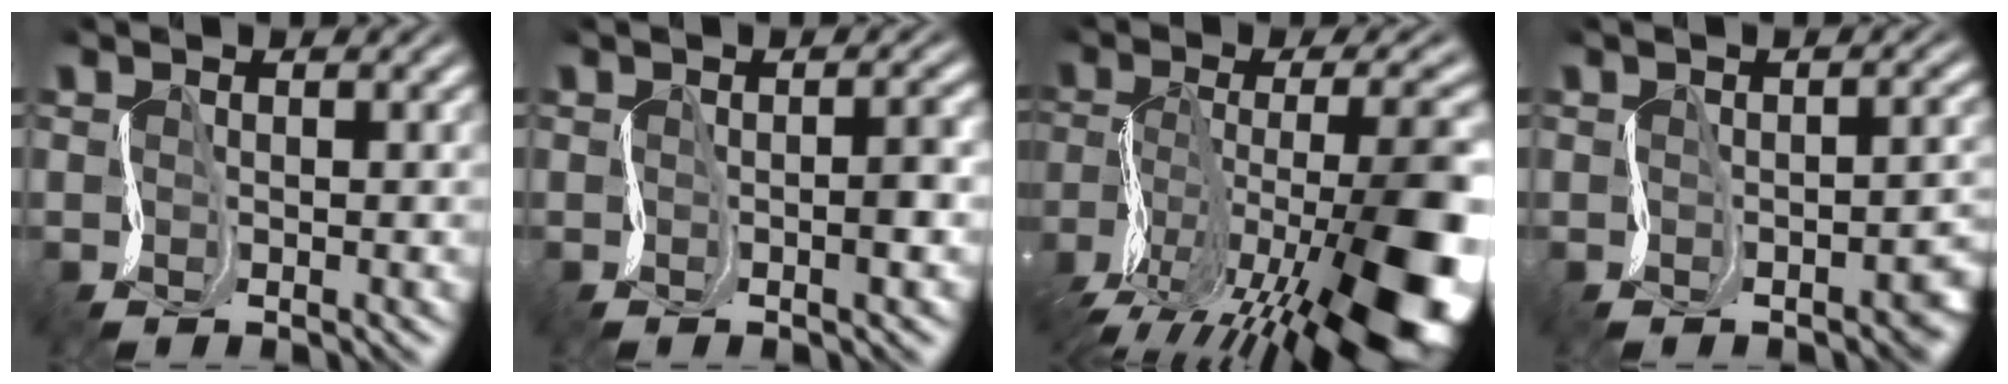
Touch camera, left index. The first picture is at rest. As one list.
[{"total": 2.4, "force": [-0.1, 0.6, 2.3], "torque": [-0.025, 0.009, -0.004]}, {"total": 16.3, "force": [-6.8, 6.6, 13.3], "torque": [-0.210, 0.027, -0.109]}, {"total": 3.9, "force": [-1.9, 1.3, 3.1], "torque": [-0.027, 0.002, -0.023]}]